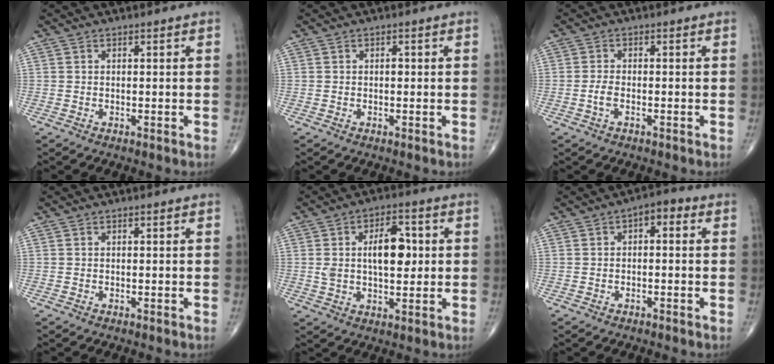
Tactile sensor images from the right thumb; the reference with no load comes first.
{"total": 0.7, "force": [0.0, 0.4, 0.6], "torque": [-0.004, 0.002, -0.002]}
{"total": 1.9, "force": [-0.7, 0.8, 1.6], "torque": [-0.037, 0.004, -0.015]}
{"total": 0.0}
{"total": 10.1, "force": [1.5, 5.2, 8.6], "torque": [-0.119, 0.003, 0.026]}
{"total": 2.3, "force": [0.4, 1.3, 1.8], "torque": [-0.014, 0.012, -0.004]}